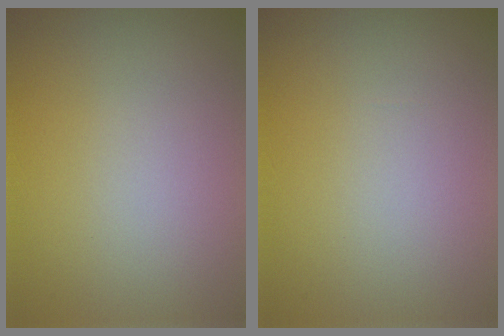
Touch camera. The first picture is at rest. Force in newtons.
{"total": 0.0}